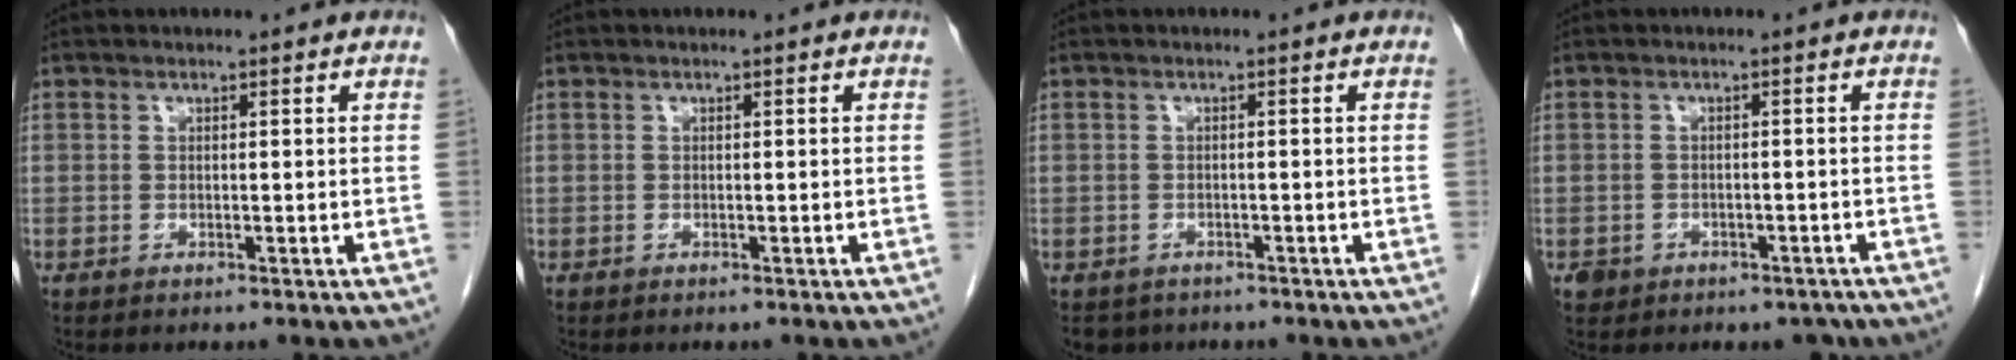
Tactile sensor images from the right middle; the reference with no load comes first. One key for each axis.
{"total": 0.0}
{"total": 3.4, "fx": -2.7, "fy": 2.0, "fz": 0.3, "tx": -0.007, "ty": -0.002, "tz": -0.039}
{"total": 4.2, "fx": -2.8, "fy": 3.0, "fz": 0.5, "tx": 0.001, "ty": 0.014, "tz": -0.034}